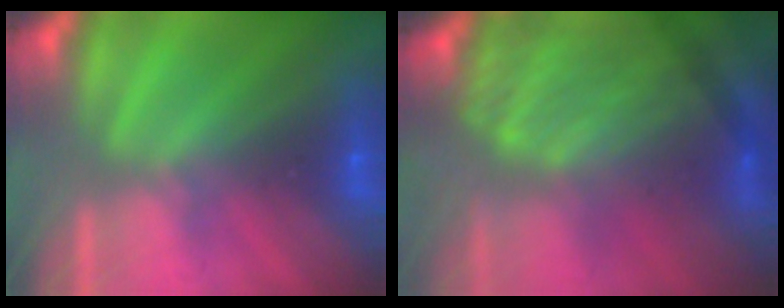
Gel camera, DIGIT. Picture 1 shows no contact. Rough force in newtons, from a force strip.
{"total": 4.6}